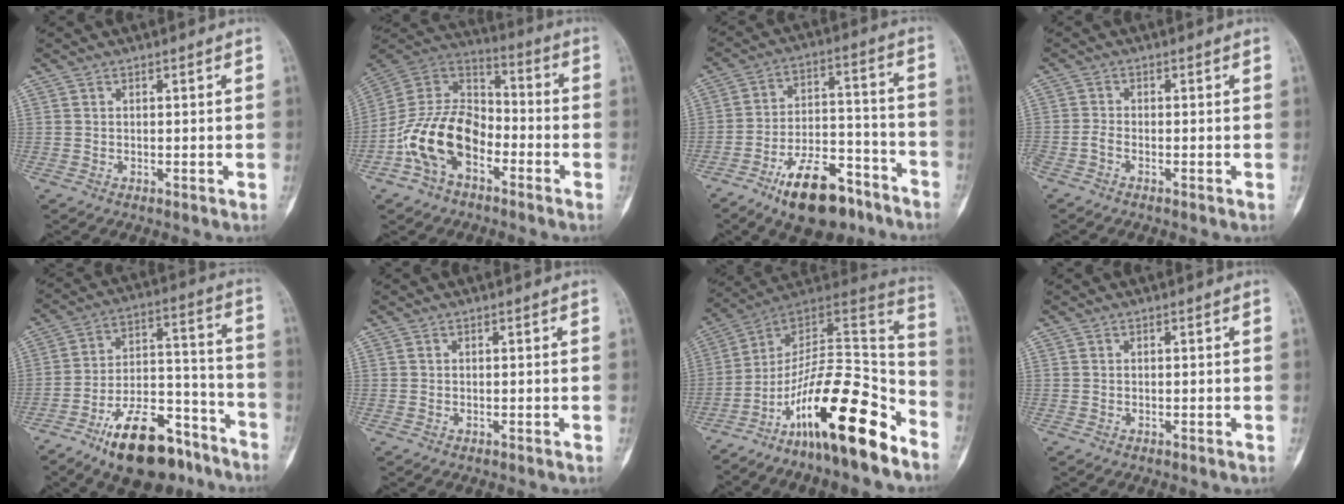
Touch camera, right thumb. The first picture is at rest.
{"total": 15.8, "force": [-6.1, 10.1, 10.6], "torque": [-0.186, 0.065, -0.124]}
{"total": 16.5, "force": [-10.8, 7.3, 10.1], "torque": [-0.146, 0.083, -0.173]}
{"total": 1.6, "force": [-1.1, 0.4, 1.1], "torque": [-0.035, 0.001, -0.027]}
{"total": 19.7, "force": [-13.2, 8.7, 11.8], "torque": [-0.180, 0.095, -0.215]}
{"total": 0.0}
{"total": 22.5, "force": [-14.6, 5.9, 16.0], "torque": [-0.245, 0.107, -0.239]}
{"total": 0.0}